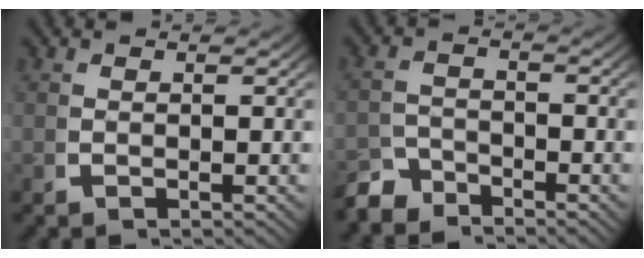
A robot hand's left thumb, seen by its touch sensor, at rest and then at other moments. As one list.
[{"total": 3.4, "force": [-3.3, 0.8, 0.2], "torque": [0.010, -0.009, -0.064]}]